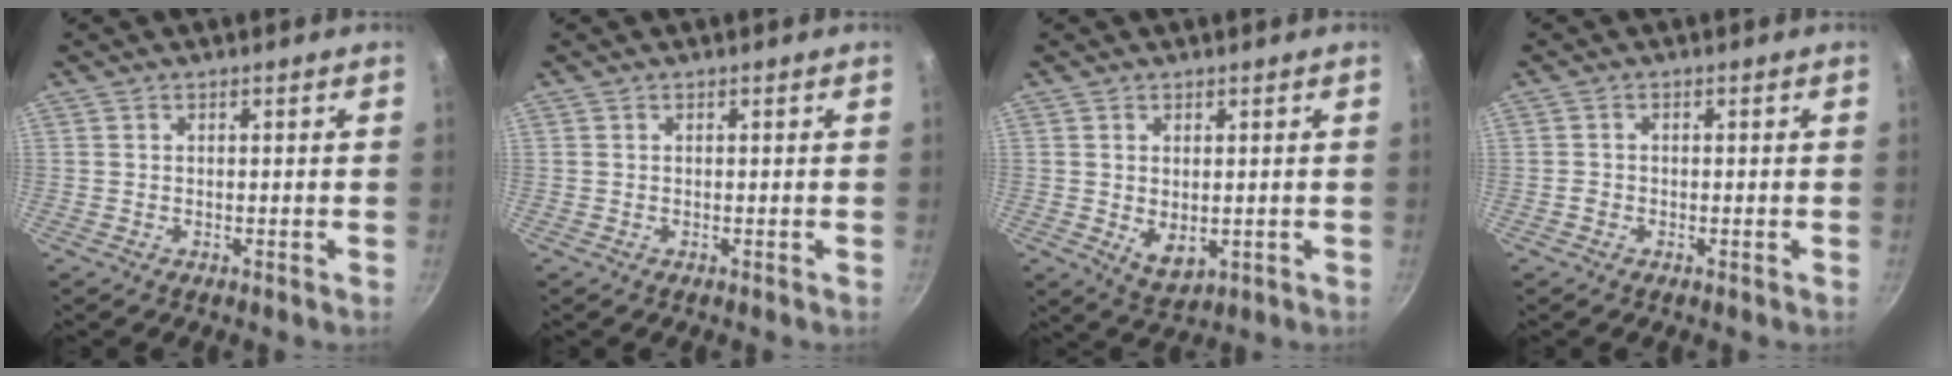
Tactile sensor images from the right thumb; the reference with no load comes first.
{"total": 0.0}
{"total": 5.2, "force": [0.0, 3.2, 4.1], "torque": [-0.064, -0.017, 0.009]}
{"total": 2.1, "force": [-1.1, 1.7, 0.8], "torque": [-0.010, 0.014, -0.021]}